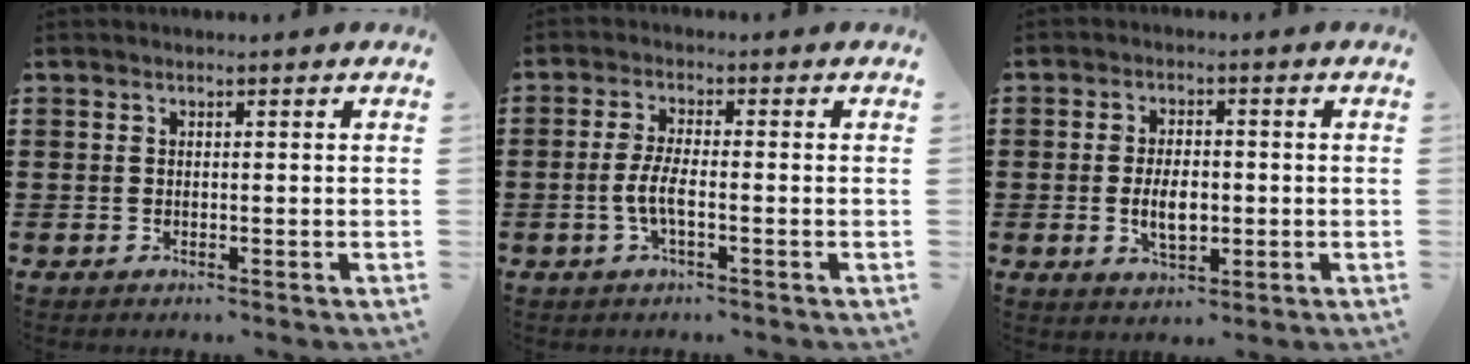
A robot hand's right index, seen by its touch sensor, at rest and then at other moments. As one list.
[{"total": 4.2, "force": [-1.3, 1.0, 3.9], "torque": [-0.095, -0.006, -0.033]}, {"total": 5.0, "force": [-0.8, 2.7, 4.2], "torque": [-0.069, -0.004, -0.018]}]